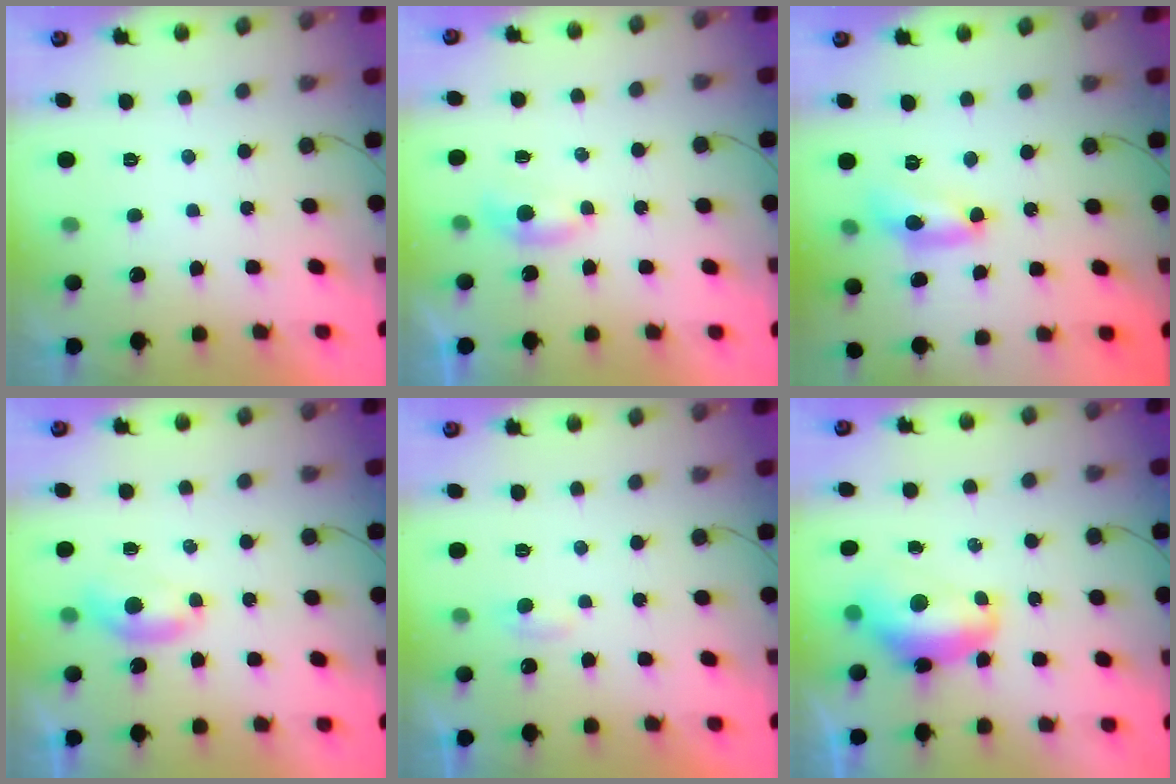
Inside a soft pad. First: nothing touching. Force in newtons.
{"total": 3.2, "press": 3.2, "slide": 0.4}
{"total": 11.2, "press": 11.2, "slide": 0.7}
{"total": 4.7, "press": 4.7, "slide": 0.6}
{"total": 3.4, "press": 3.3, "slide": 0.4}
{"total": 11.4, "press": 11.4, "slide": 1.2}